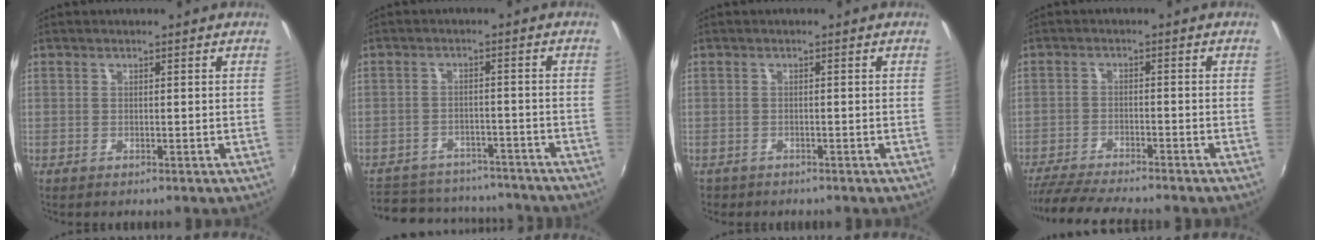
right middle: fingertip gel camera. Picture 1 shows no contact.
{"total": 19.2, "force": [-16.3, 7.6, 6.6], "torque": [-0.151, 0.015, -0.213]}
{"total": 2.0, "force": [-1.4, 1.3, 0.4], "torque": [-0.013, -0.005, -0.022]}
{"total": 11.0, "force": [-9.9, 0.8, 4.7], "torque": [-0.114, -0.022, -0.165]}